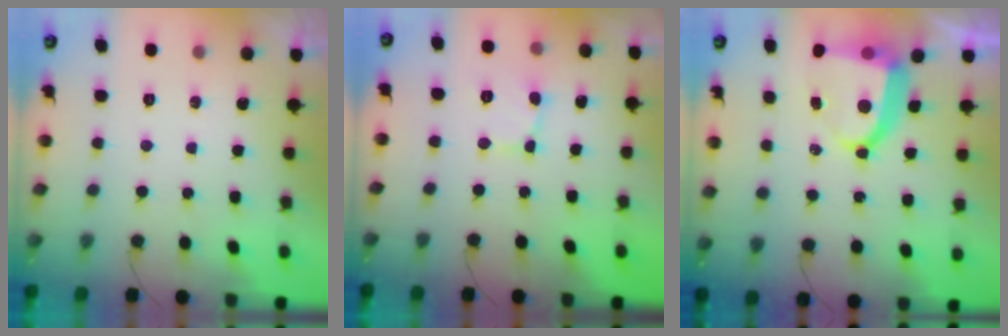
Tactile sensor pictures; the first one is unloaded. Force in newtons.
{"total": 2.1, "press": 2.1, "slide": 0.2}
{"total": 9.5, "press": 9.4, "slide": 1.5}